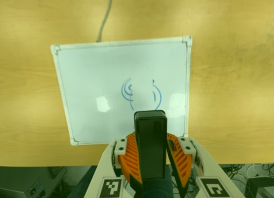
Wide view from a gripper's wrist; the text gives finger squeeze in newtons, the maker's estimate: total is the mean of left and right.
{"total": 8.9, "left": 9.5, "right": 8.3}